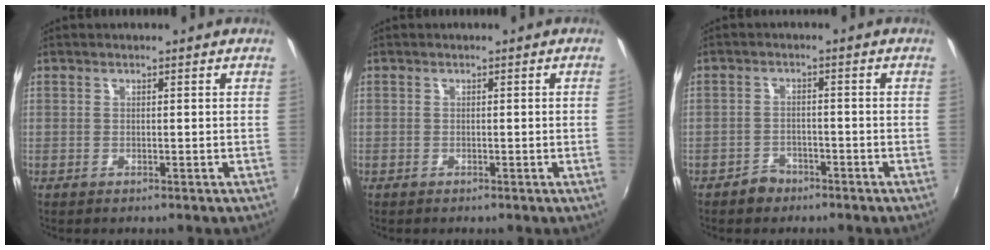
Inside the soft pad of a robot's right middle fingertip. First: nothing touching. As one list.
[{"total": 0.5, "force": [-0.1, -0.3, 0.4], "torque": [-0.005, -0.002, -0.004]}, {"total": 3.4, "force": [-2.6, 2.1, 0.5], "torque": [-0.018, 0.006, -0.042]}]